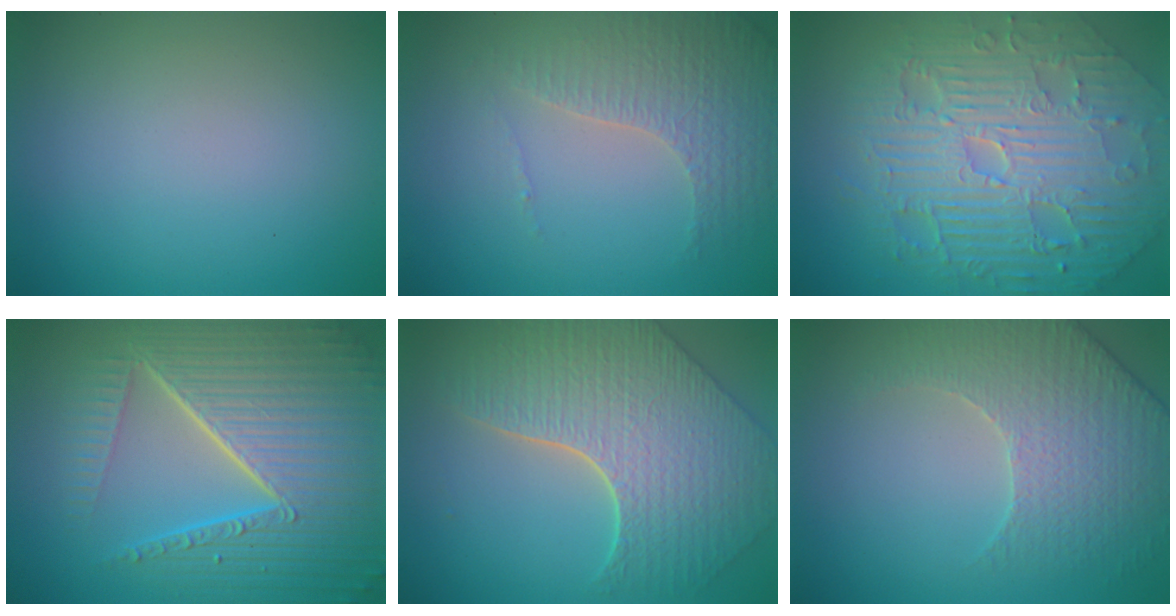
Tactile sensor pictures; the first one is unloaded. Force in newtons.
{"total": 4.3, "press": 3.0, "slide": 3.1}
{"total": 11.1, "press": 7.2, "slide": 8.5}
{"total": 10.6, "press": 6.6, "slide": 8.3}
{"total": 8.3, "press": 6.1, "slide": 5.6}
{"total": 4.3, "press": 4.2, "slide": 0.9}